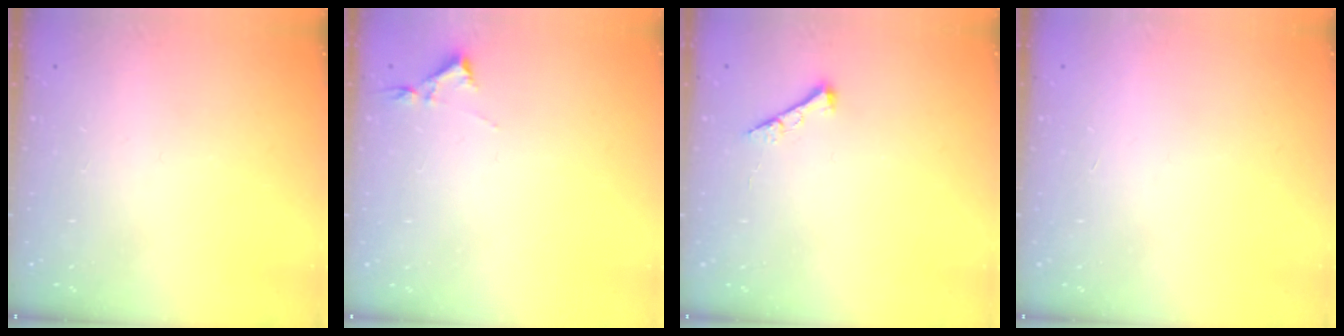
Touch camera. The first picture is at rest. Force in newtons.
{"total": 2.9, "press": 2.9, "slide": 0.5}
{"total": 3.9, "press": 3.9, "slide": 0.5}
{"total": 1.6, "press": 1.6, "slide": 0.1}